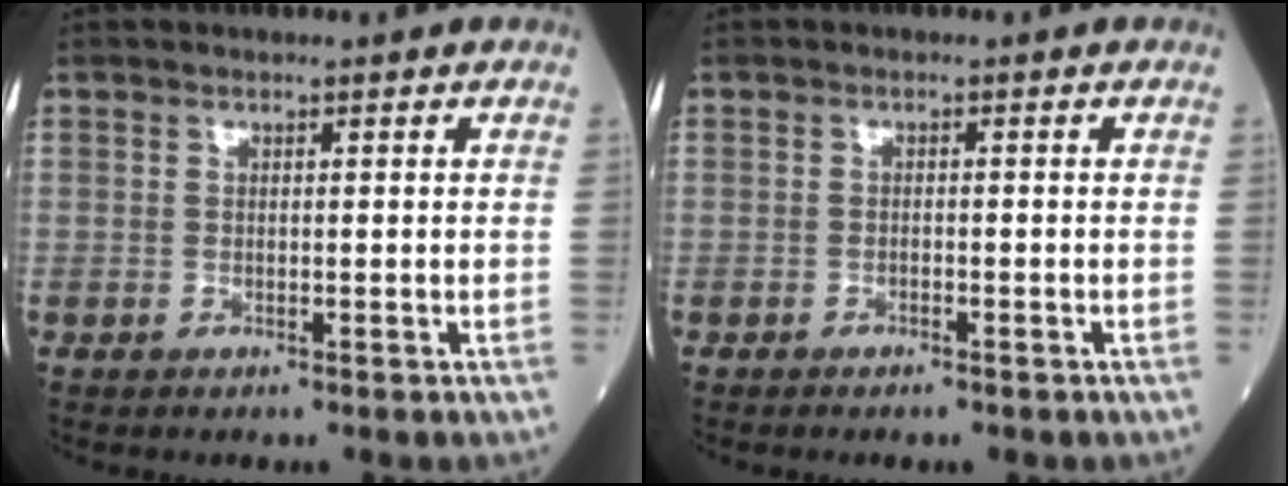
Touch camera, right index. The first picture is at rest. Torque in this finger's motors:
{"motor_torque": [-0.04, -0.14, -0.04, -0.02]}